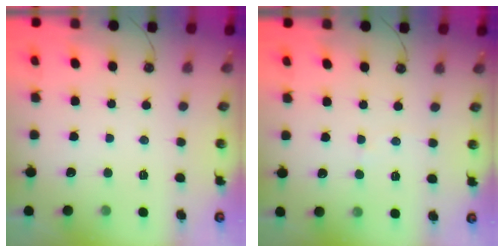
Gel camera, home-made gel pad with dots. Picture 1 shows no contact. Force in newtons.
{"total": 5.0, "press": 5.0, "slide": 0.6}